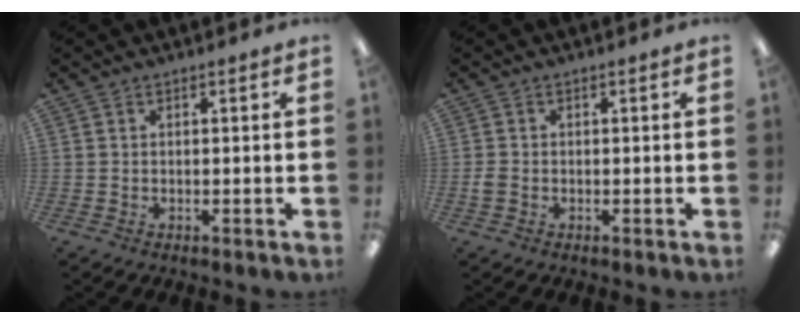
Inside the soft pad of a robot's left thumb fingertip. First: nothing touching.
{"total": 1.6, "force": [-0.3, 1.2, 1.0], "torque": [-0.018, 0.004, -0.006]}